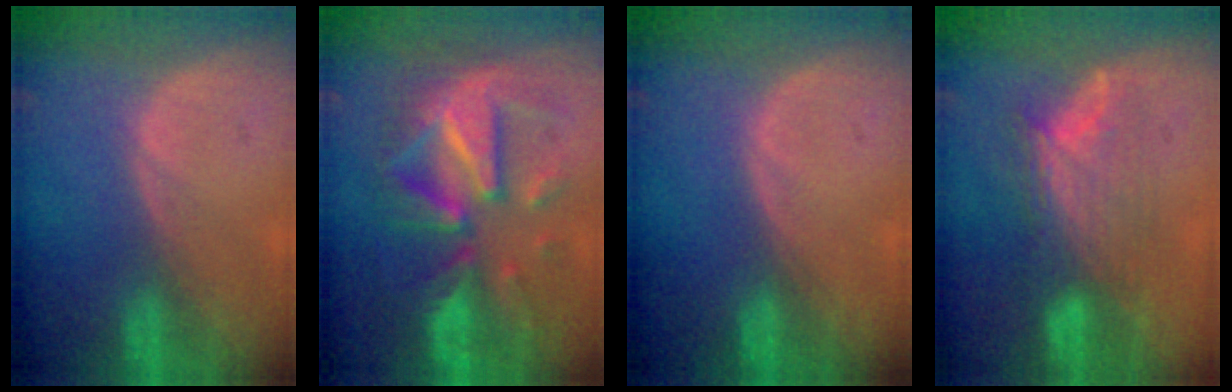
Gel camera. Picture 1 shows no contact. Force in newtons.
{"total": 11.8, "press": 11.7, "slide": 1.2}
{"total": 0.0}
{"total": 7.0, "press": 6.8, "slide": 1.9}